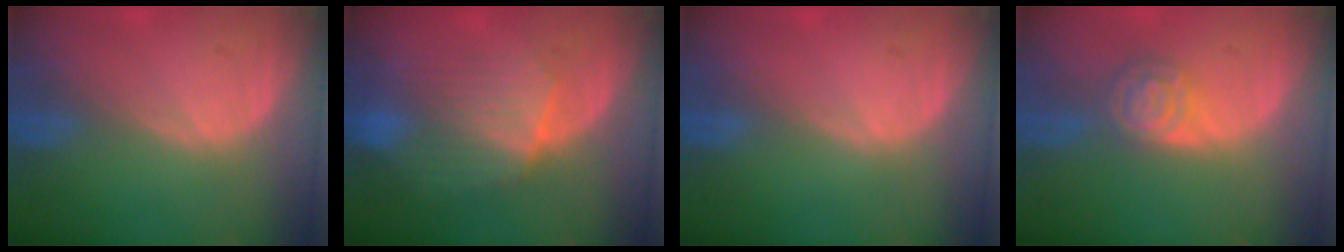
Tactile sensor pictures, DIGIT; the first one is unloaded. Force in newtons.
{"total": 7.7, "press": 7.6, "slide": 0.7}
{"total": 0.0}
{"total": 5.4, "press": 4.8, "slide": 2.5}